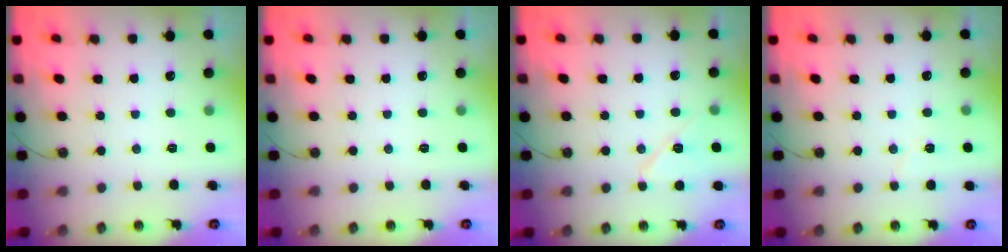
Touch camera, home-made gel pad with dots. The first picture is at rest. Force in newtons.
{"total": 0.0}
{"total": 8.5, "press": 8.4, "slide": 1.1}
{"total": 3.9, "press": 3.7, "slide": 1.3}